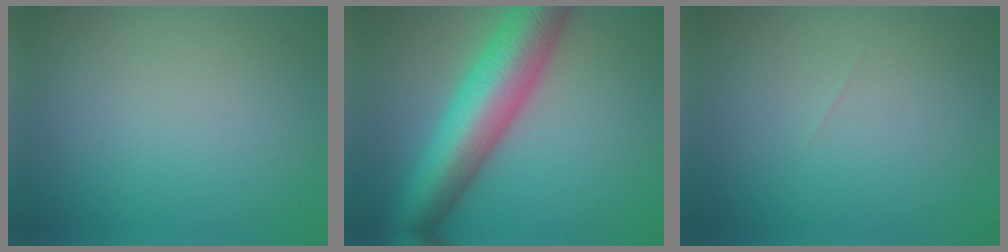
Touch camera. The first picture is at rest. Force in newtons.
{"total": 10.2, "press": 10.2, "slide": 0.2}
{"total": 0.0}